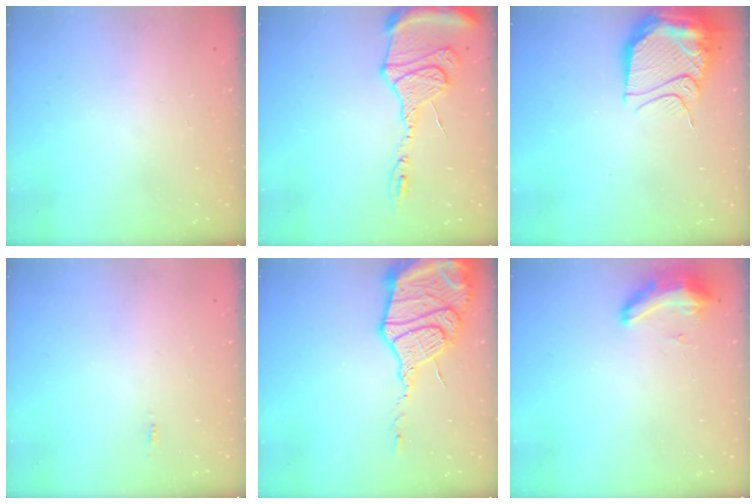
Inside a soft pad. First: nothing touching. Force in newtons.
{"total": 15.3, "press": 15.2, "slide": 1.4}
{"total": 15.8, "press": 15.6, "slide": 2.5}
{"total": 8.5, "press": 2.2, "slide": 8.2}
{"total": 21.6, "press": 21.5, "slide": 2.1}
{"total": 13.8, "press": 10.1, "slide": 9.4}